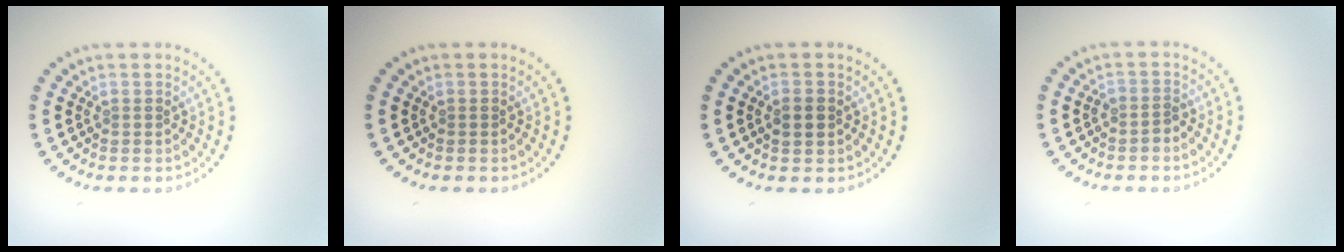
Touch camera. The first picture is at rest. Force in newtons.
{"total": 0.0}
{"total": 1.6, "press": 1.6, "slide": 0.1}
{"total": 1.1, "press": 0.9, "slide": 0.7}